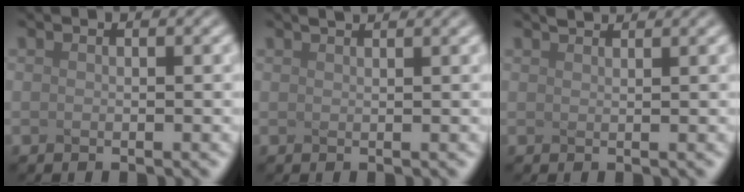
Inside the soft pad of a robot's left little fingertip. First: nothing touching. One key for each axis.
{"total": 2.2, "fx": 1.7, "fy": 0.7, "fz": 1.1, "tx": 0.004, "ty": 0.013, "tz": -0.003}
{"total": 1.6, "fx": 1.5, "fy": 0.2, "fz": 0.4, "tx": -0.002, "ty": 0.005, "tz": 0.017}